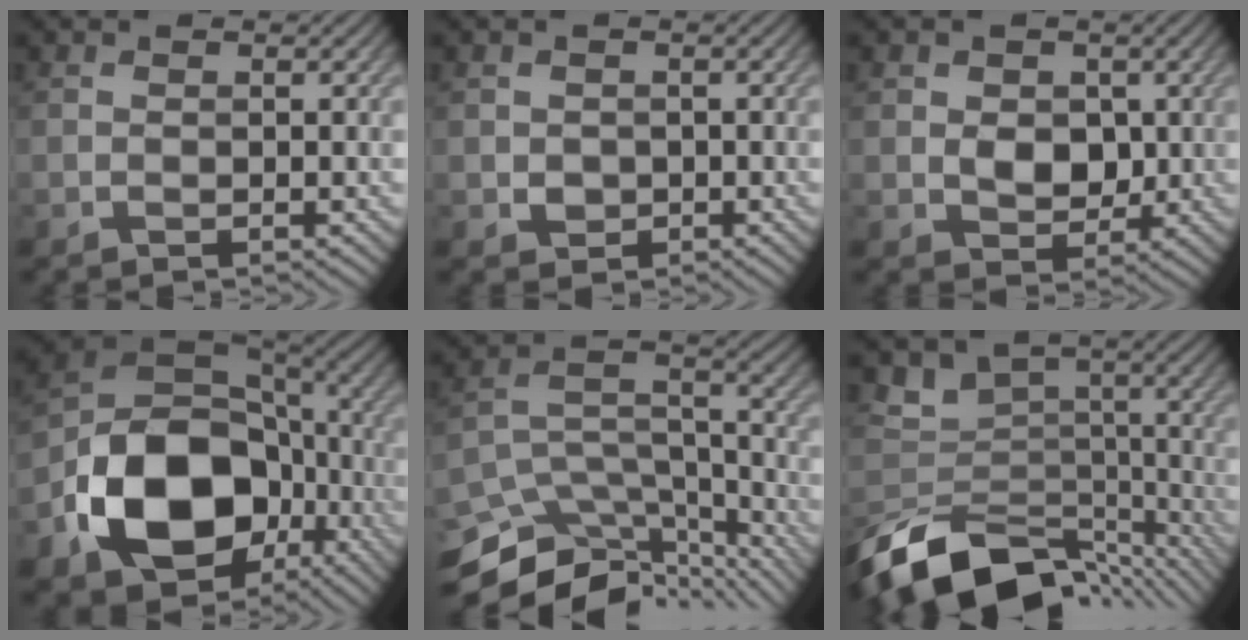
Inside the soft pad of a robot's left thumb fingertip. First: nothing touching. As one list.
[{"total": 1.7, "force": [-0.1, 1.6, 0.4], "torque": [-0.011, -0.007, -0.003]}, {"total": 4.0, "force": [0.5, 3.2, 2.3], "torque": [-0.049, -0.005, 0.000]}, {"total": 16.9, "force": [-5.4, 12.2, 10.4], "torque": [-0.210, -0.045, -0.095]}, {"total": 13.6, "force": [-11.3, 5.0, 5.7], "torque": [-0.124, -0.013, -0.169]}, {"total": 13.8, "force": [-9.3, 7.6, 6.8], "torque": [-0.141, -0.022, -0.135]}]